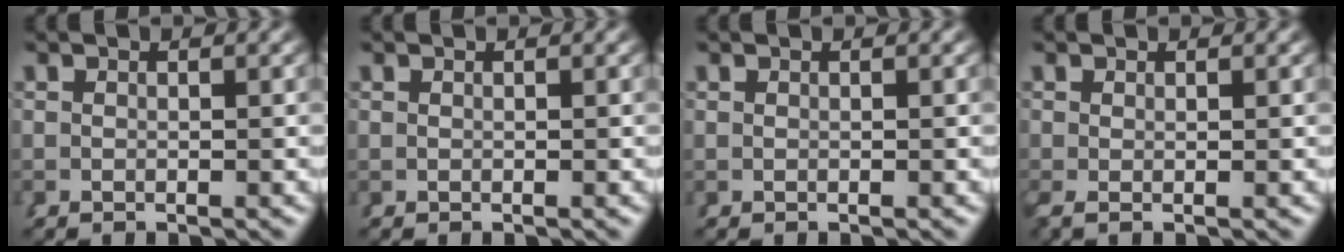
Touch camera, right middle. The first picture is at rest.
{"total": 0.0}
{"total": 0.0}
{"total": 0.7, "force": [-0.2, 0.3, 0.6], "torque": [-0.017, -0.006, 0.000]}